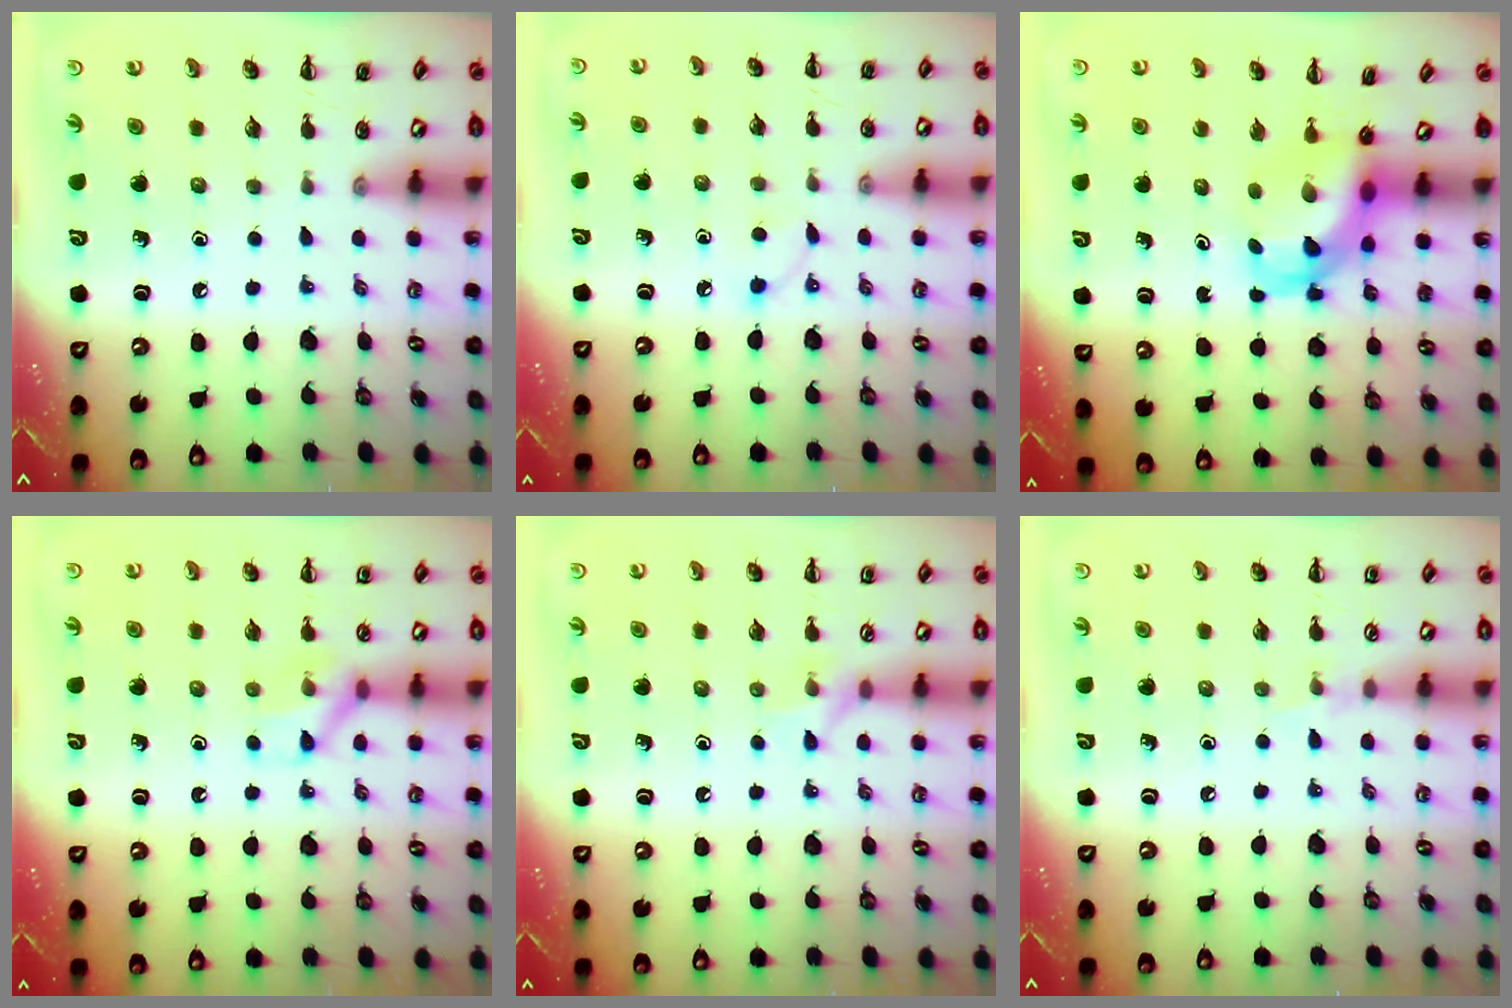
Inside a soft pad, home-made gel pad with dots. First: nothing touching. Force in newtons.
{"total": 2.7, "press": 2.5, "slide": 0.9}
{"total": 5.4, "press": 5.4, "slide": 0.8}
{"total": 8.9, "press": 8.9, "slide": 0.7}
{"total": 5.6, "press": 5.5, "slide": 0.6}
{"total": 3.8, "press": 3.6, "slide": 1.3}